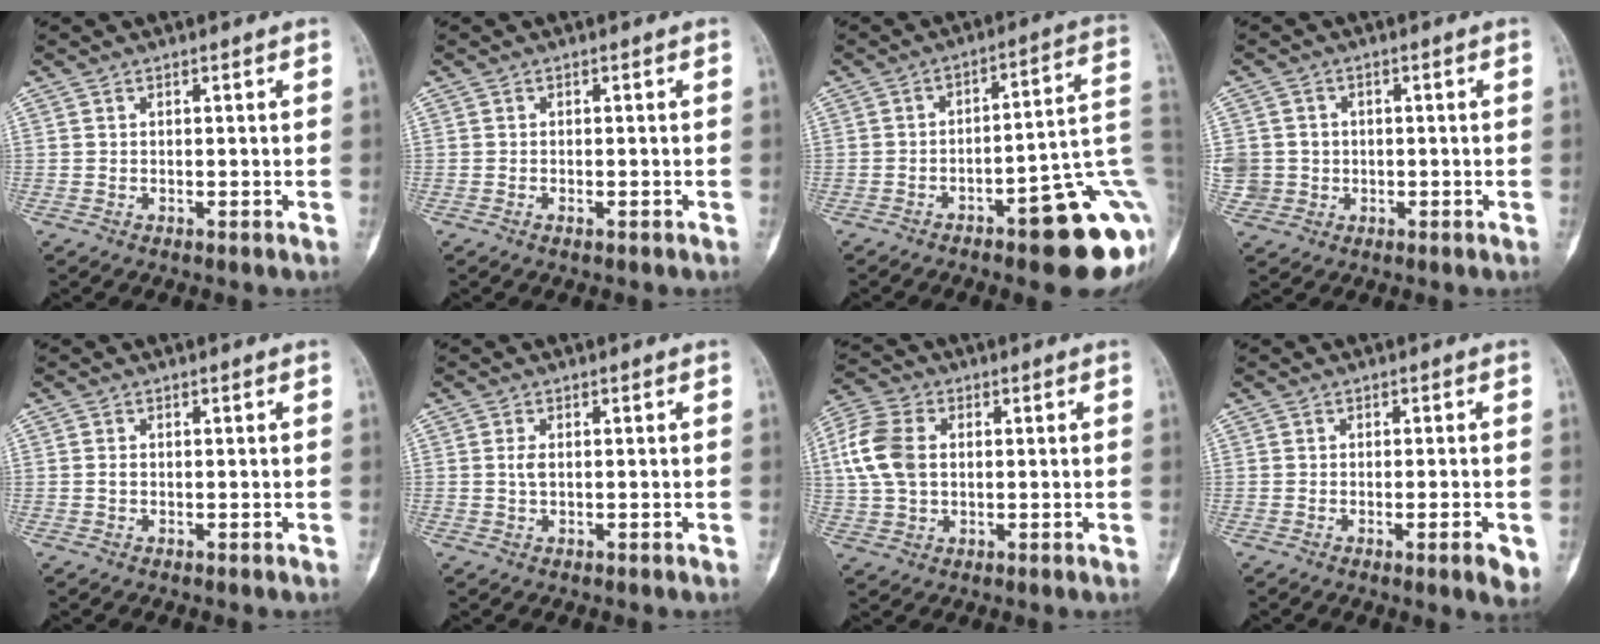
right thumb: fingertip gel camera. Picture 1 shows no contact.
{"total": 0.8, "force": [-0.5, 0.3, 0.5], "torque": [-0.011, 0.005, -0.006]}
{"total": 19.1, "force": [-6.5, 5.6, 17.1], "torque": [-0.149, 0.045, -0.076]}
{"total": 6.2, "force": [-0.3, 6.0, 1.4], "torque": [-0.022, 0.013, 0.001]}
{"total": 0.7, "force": [-0.1, 0.5, 0.5], "torque": [-0.008, 0.002, -0.003]}
{"total": 1.3, "force": [0.1, 0.7, 1.1], "torque": [-0.027, -0.002, 0.002]}
{"total": 10.0, "force": [1.2, 7.0, 7.1], "torque": [-0.153, 0.011, 0.019]}
{"total": 4.2, "force": [-1.4, 0.7, 3.9], "torque": [-0.052, -0.003, -0.018]}